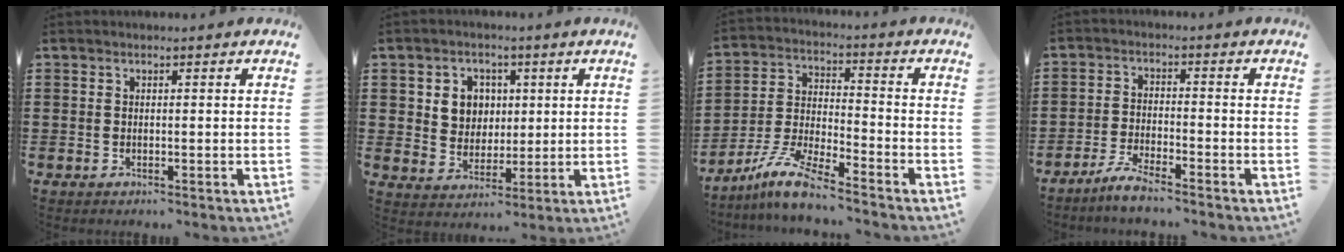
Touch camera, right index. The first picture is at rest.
{"total": 5.4, "force": [1.3, 4.9, 1.7], "torque": [-0.049, 0.013, 0.020]}
{"total": 8.0, "force": [-7.0, 0.2, 3.9], "torque": [-0.101, -0.010, -0.143]}
{"total": 3.8, "force": [-3.5, -0.1, 1.4], "torque": [-0.041, -0.004, -0.071]}